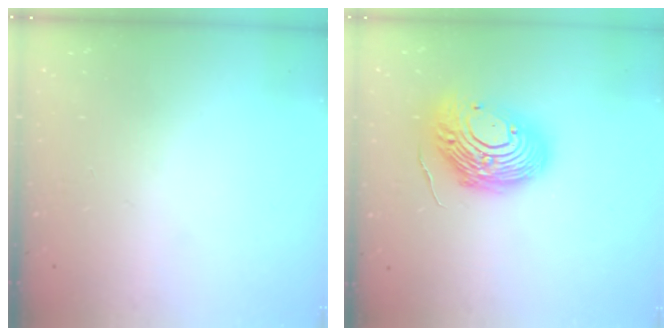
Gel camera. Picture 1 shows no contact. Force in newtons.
{"total": 16.8, "press": 16.7, "slide": 1.9}